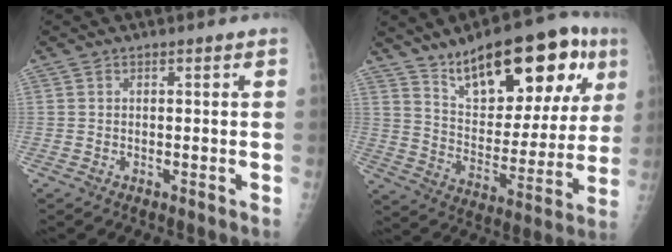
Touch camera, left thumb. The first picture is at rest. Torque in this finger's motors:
{"motor_torque": [0.04, 0.52, 1.07, -0.81, 0.25]}